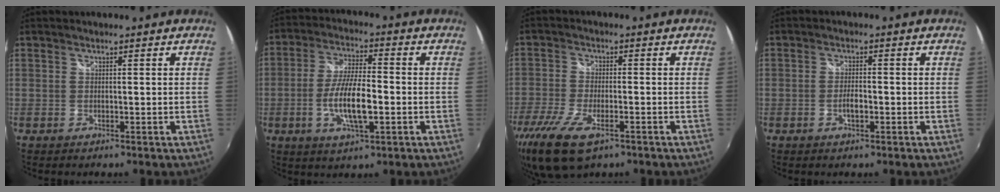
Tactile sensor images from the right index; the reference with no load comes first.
{"total": 10.6, "force": [-2.8, 2.9, 9.8], "torque": [-0.192, -0.004, -0.052]}
{"total": 12.0, "force": [-7.5, 4.6, 8.2], "torque": [-0.191, -0.040, -0.138]}
{"total": 2.5, "force": [-1.0, 0.9, 2.1], "torque": [-0.042, 0.000, -0.019]}